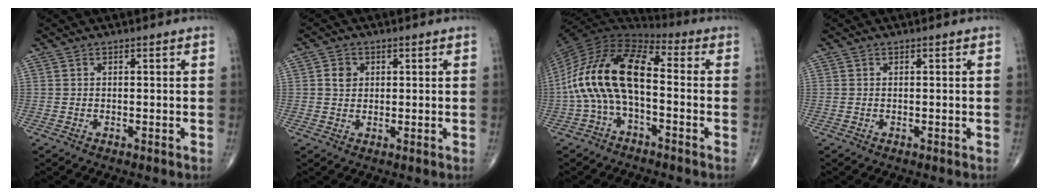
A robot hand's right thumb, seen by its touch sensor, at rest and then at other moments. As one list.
[{"total": 2.8, "force": [0.7, 2.4, 1.3], "torque": [-0.011, -0.001, 0.010]}, {"total": 17.4, "force": [-1.8, 8.5, 15.0], "torque": [-0.287, 0.051, -0.044]}, {"total": 0.0}]